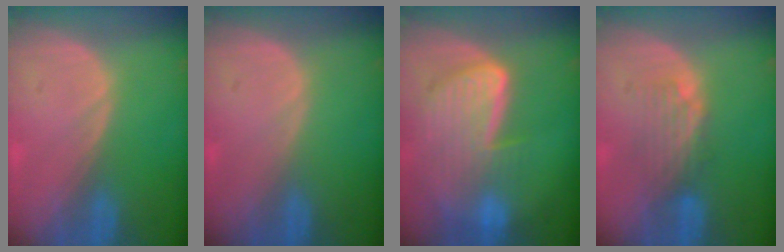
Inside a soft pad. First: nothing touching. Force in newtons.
{"total": 0.0}
{"total": 9.1, "press": 7.9, "slide": 4.3}
{"total": 4.5, "press": 3.8, "slide": 2.3}